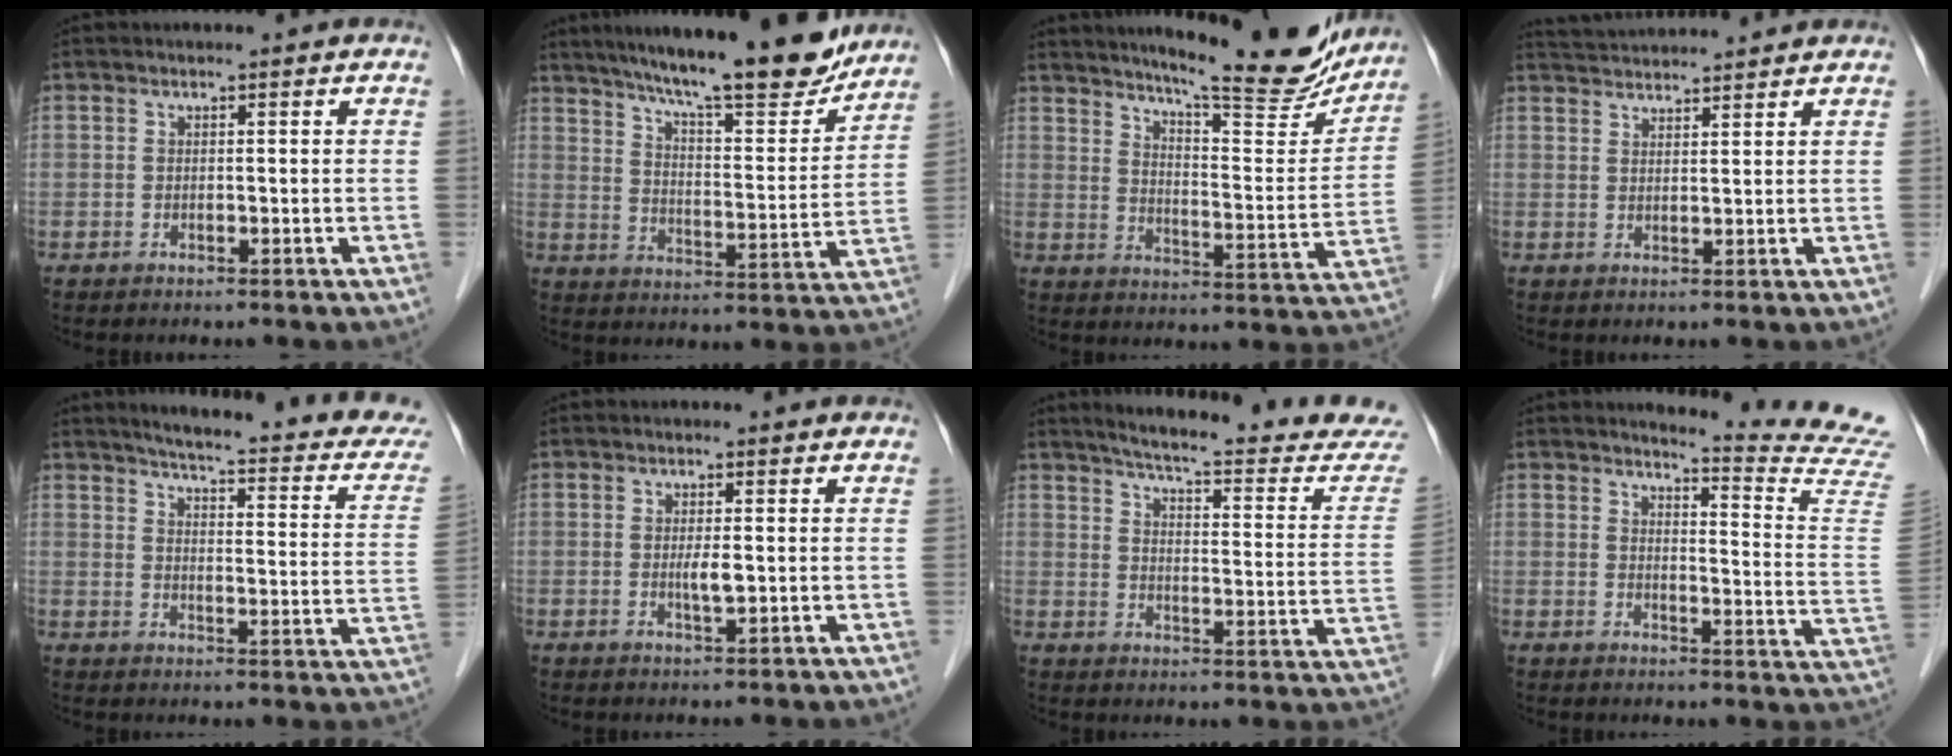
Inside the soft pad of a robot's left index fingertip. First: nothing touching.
{"total": 19.0, "force": [16.4, 2.3, 9.4], "torque": [-0.148, -0.012, 0.234]}
{"total": 19.8, "force": [17.6, 2.0, 9.0], "torque": [-0.127, -0.047, 0.231]}
{"total": 7.1, "force": [6.9, -0.1, 1.5], "torque": [-0.034, 0.033, 0.109]}
{"total": 20.2, "force": [17.8, 2.2, 9.3], "torque": [-0.113, -0.050, 0.199]}
{"total": 2.0, "force": [-0.2, 0.3, 2.0], "torque": [-0.041, -0.006, -0.002]}
{"total": 21.1, "force": [19.5, 1.1, 7.9], "torque": [-0.105, -0.079, 0.233]}
{"total": 14.6, "force": [14.1, -2.8, 2.4], "torque": [-0.038, -0.149, 0.145]}